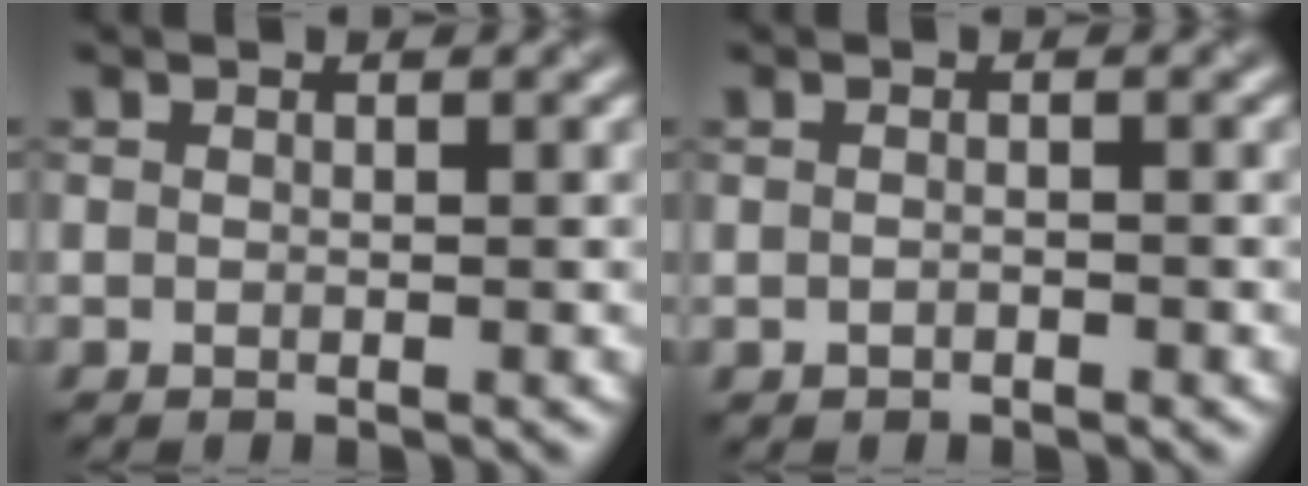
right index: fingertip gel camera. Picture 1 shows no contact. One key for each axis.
{"total": 0.6, "fx": -0.3, "fy": 0.3, "fz": 0.4, "tx": -0.008, "ty": -0.001, "tz": -0.006}